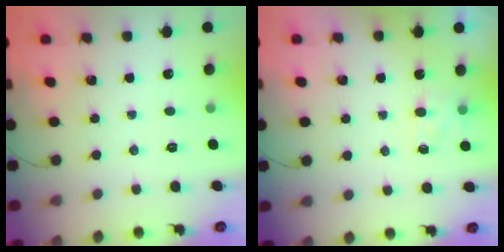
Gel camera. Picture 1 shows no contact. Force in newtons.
{"total": 4.5, "press": 4.3, "slide": 1.2}